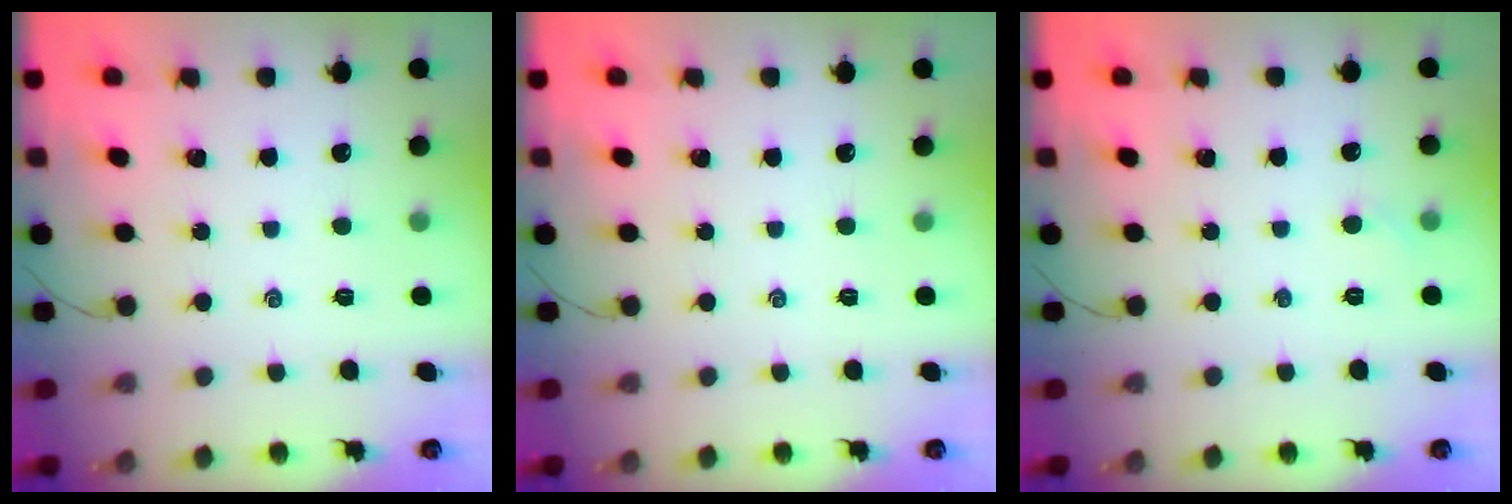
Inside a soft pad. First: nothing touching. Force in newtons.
{"total": 0.0}
{"total": 2.7, "press": 2.5, "slide": 0.9}